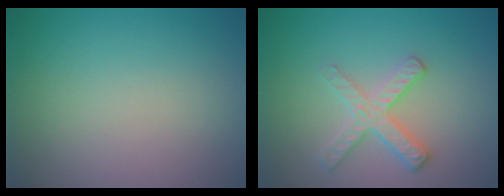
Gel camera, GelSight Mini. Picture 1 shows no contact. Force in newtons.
{"total": 2.6, "press": 2.4, "slide": 0.9}